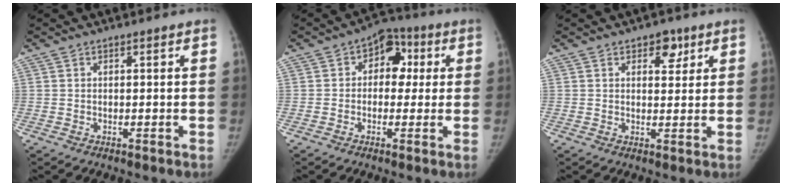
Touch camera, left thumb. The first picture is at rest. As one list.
[{"total": 8.1, "force": [1.5, 6.1, 5.1], "torque": [-0.019, 0.019, 0.010]}, {"total": 4.5, "force": [2.5, 2.8, 2.6], "torque": [-0.006, -0.011, 0.032]}]